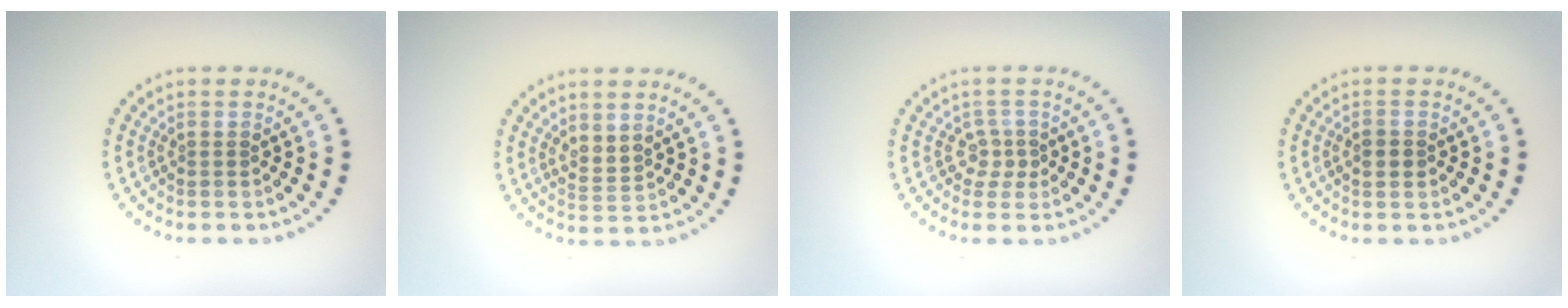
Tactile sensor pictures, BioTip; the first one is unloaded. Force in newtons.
{"total": 1.6, "press": 1.3, "slide": 1.0}
{"total": 1.8, "press": 1.2, "slide": 1.3}
{"total": 1.3, "press": 1.3, "slide": 0.1}